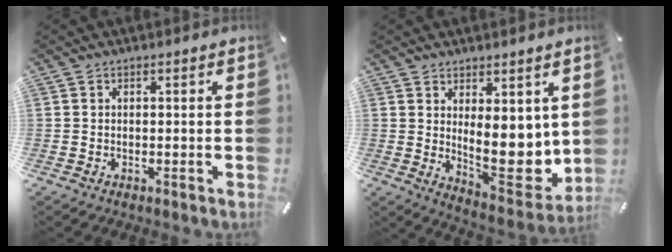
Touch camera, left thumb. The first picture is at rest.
{"total": 12.6, "force": [1.8, 6.0, 10.9], "torque": [-0.135, -0.046, 0.043]}